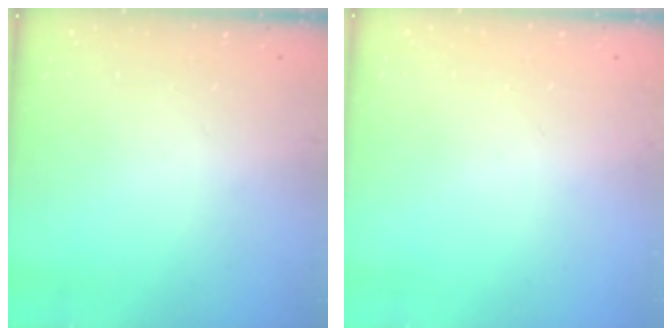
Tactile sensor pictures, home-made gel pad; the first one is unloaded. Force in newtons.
{"total": 1.4, "press": 1.4, "slide": 0.1}